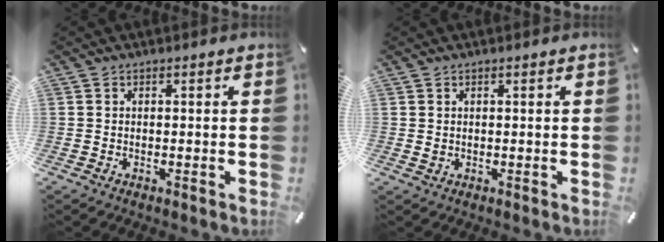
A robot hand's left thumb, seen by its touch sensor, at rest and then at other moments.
{"total": 0.7, "force": [0.2, 0.6, 0.3], "torque": [0.001, -0.002, 0.003]}